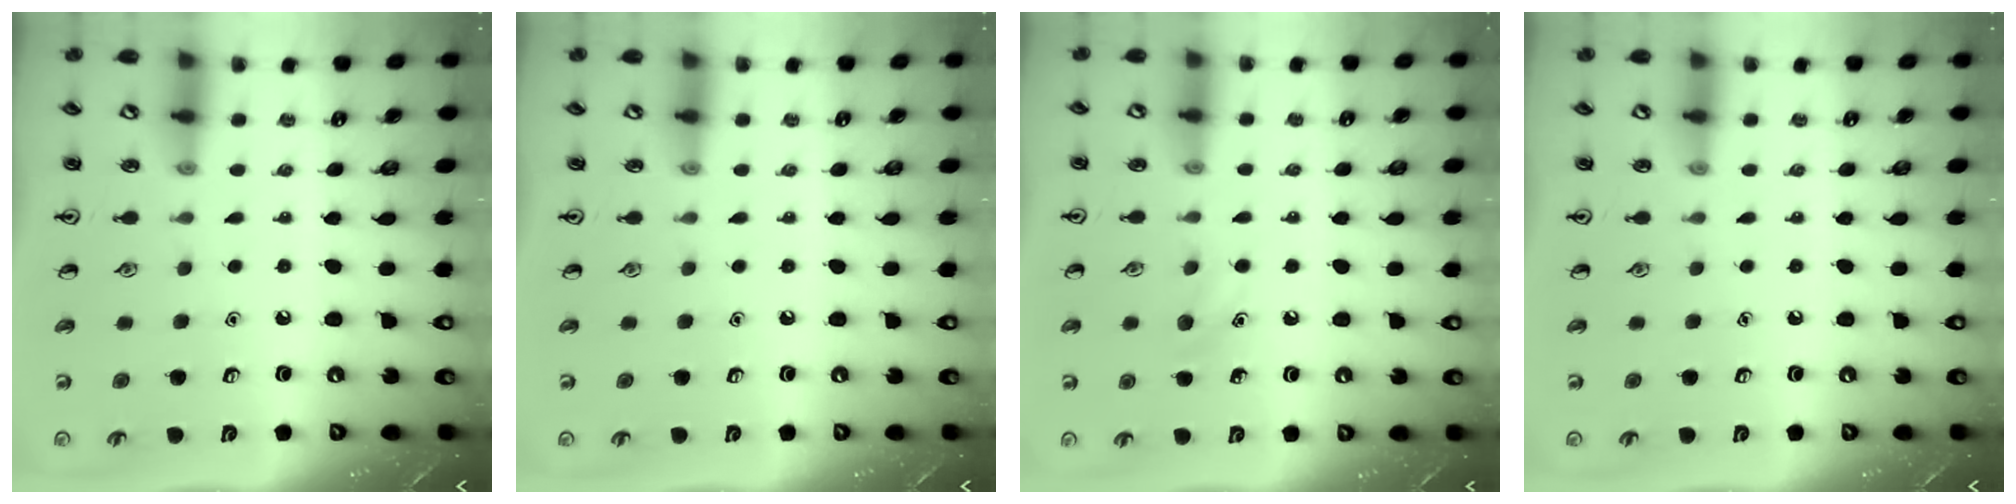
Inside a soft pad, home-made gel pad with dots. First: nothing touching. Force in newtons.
{"total": 0.0}
{"total": 5.8, "press": 5.5, "slide": 1.9}
{"total": 0.0}